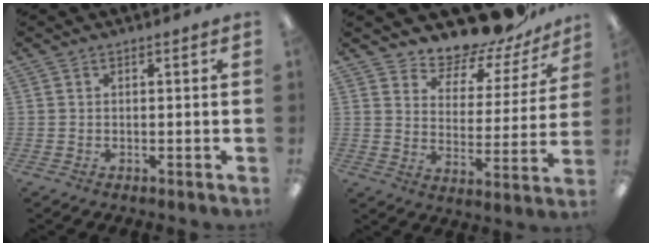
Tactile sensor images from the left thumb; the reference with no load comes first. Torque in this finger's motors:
{"motor_torque": [0.18, 0.03, -0.55, -0.17, 0.02]}